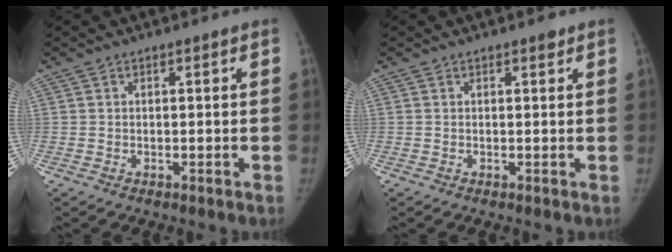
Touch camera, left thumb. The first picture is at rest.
{"total": 0.9, "force": [0.6, 0.4, 0.5], "torque": [-0.004, -0.002, 0.006]}